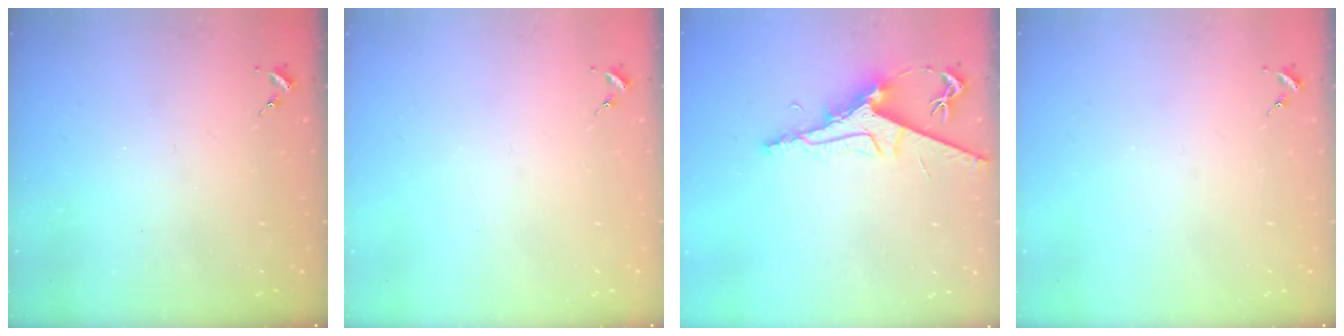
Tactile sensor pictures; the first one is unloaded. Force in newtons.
{"total": 0.0}
{"total": 8.9, "press": 8.9, "slide": 0.9}
{"total": 0.0}